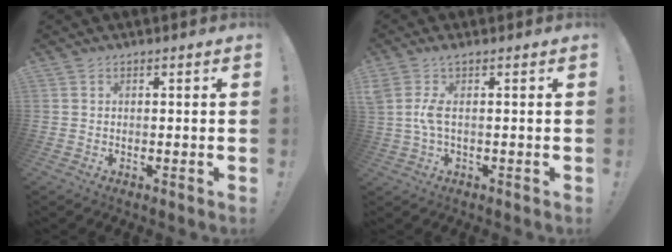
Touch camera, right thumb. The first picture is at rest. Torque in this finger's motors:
{"motor_torque": [0.12, 0.15, 0.14, 0.25, 0.04]}